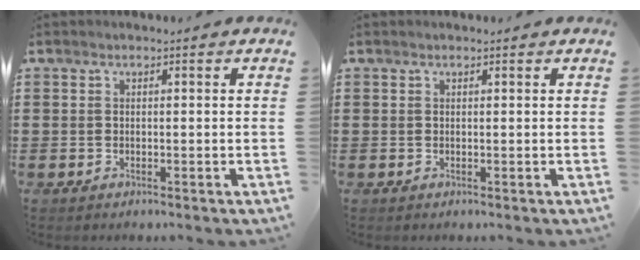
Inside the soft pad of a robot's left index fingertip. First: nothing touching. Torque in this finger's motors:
{"motor_torque": [-0.66, -0.68, -0.21, -0.06]}